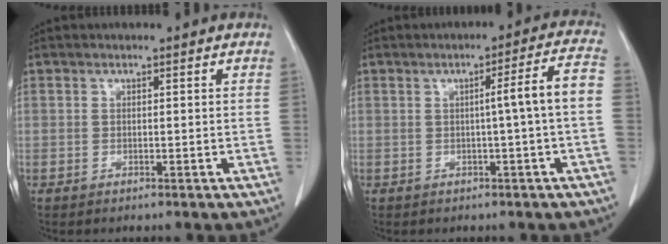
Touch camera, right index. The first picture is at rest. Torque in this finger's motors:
{"motor_torque": [0.88, -0.30, 0.21, 0.08]}